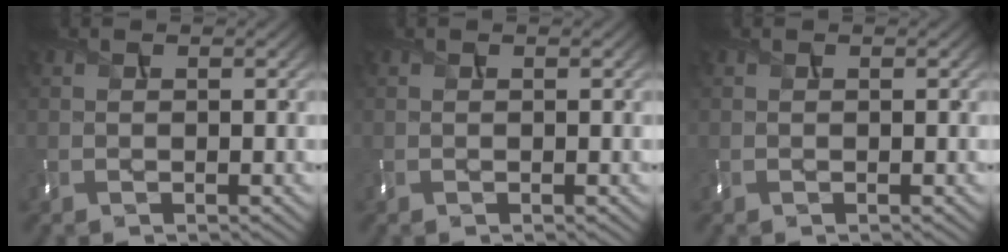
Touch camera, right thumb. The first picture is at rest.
{"total": 0.0}
{"total": 0.0}